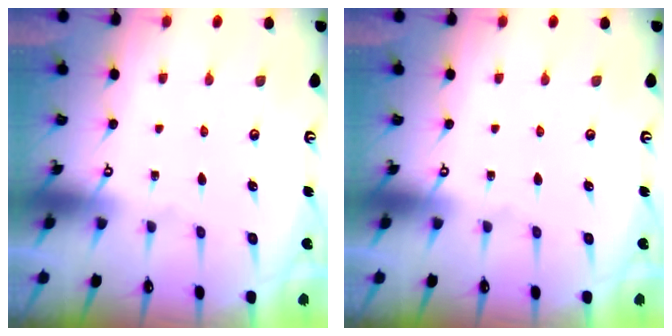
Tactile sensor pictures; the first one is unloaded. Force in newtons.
{"total": 0.0}